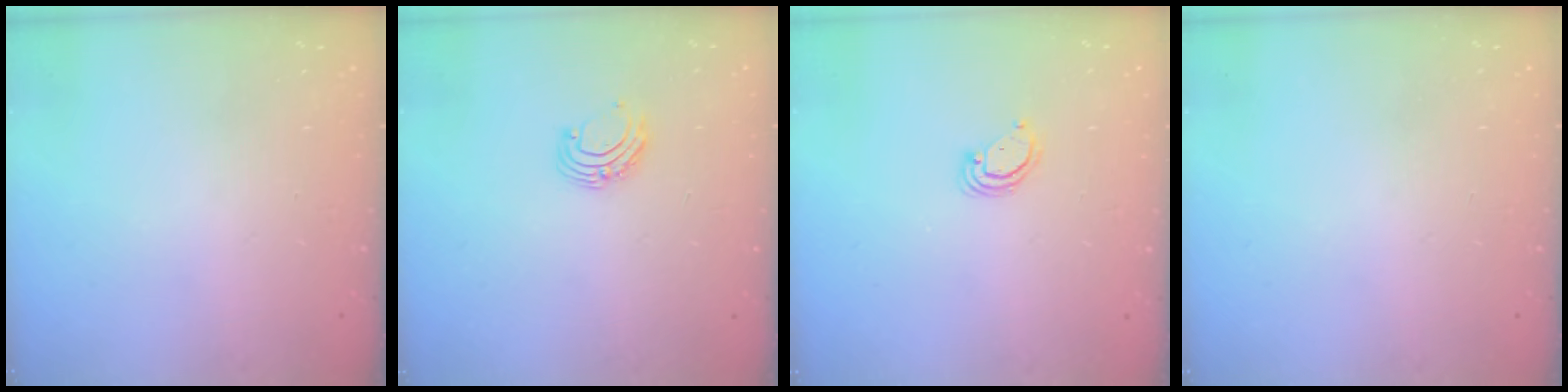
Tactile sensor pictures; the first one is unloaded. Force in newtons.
{"total": 7.3, "press": 7.3, "slide": 0.9}
{"total": 3.4, "press": 3.4, "slide": 0.3}
{"total": 0.0}